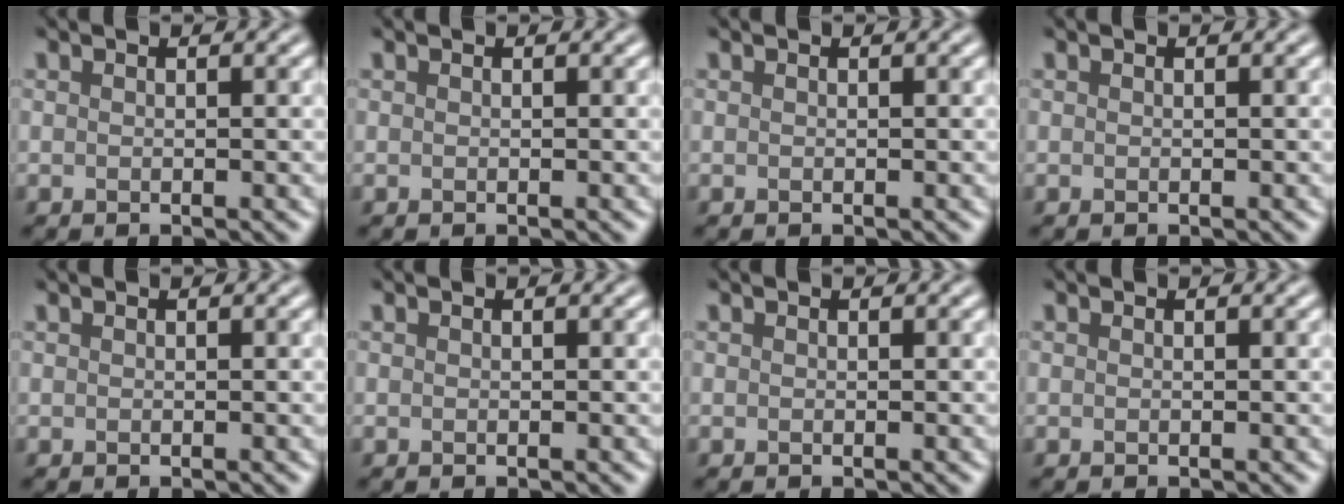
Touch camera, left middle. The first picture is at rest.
{"total": 0.0}
{"total": 0.0}
{"total": 0.0}
{"total": 0.0}
{"total": 0.0}
{"total": 0.0}
{"total": 0.0}